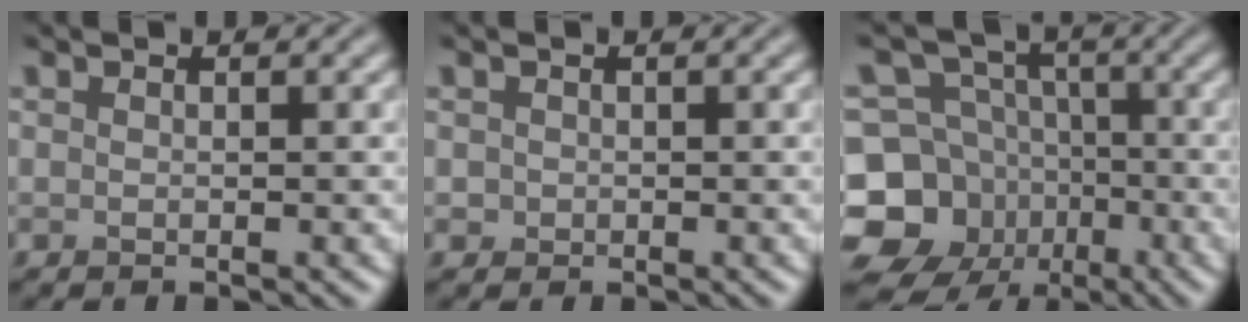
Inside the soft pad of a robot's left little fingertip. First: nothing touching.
{"total": 0.7, "force": [0.1, 0.7, 0.1], "torque": [0.003, -0.001, -0.002]}
{"total": 10.4, "force": [-3.8, 9.1, 3.2], "torque": [-0.064, -0.002, -0.093]}